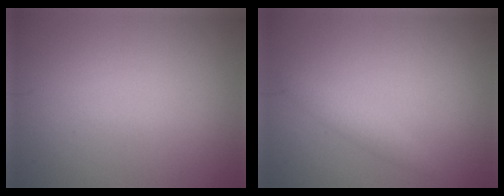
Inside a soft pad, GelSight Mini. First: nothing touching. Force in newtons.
{"total": 1.7, "press": 1.6, "slide": 0.0}